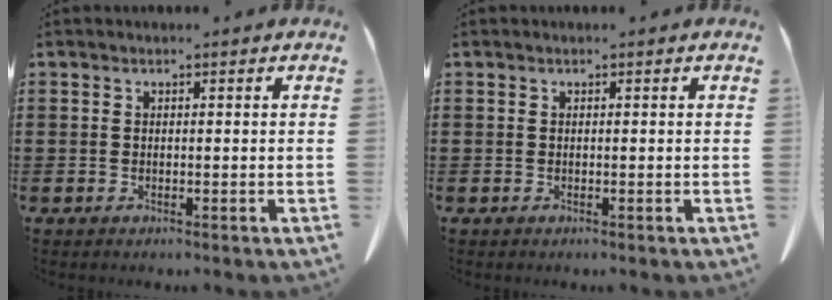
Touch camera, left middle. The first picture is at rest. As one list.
[{"total": 0.0}]